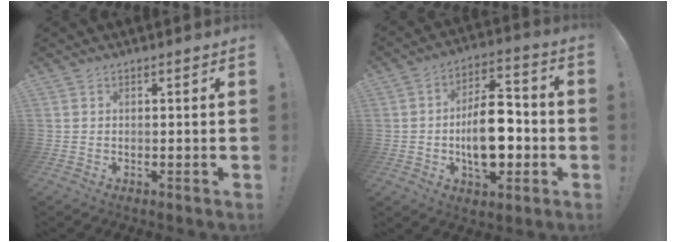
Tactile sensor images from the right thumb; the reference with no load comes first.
{"total": 15.8, "force": [-3.0, 9.8, 11.9], "torque": [-0.178, 0.020, -0.049]}